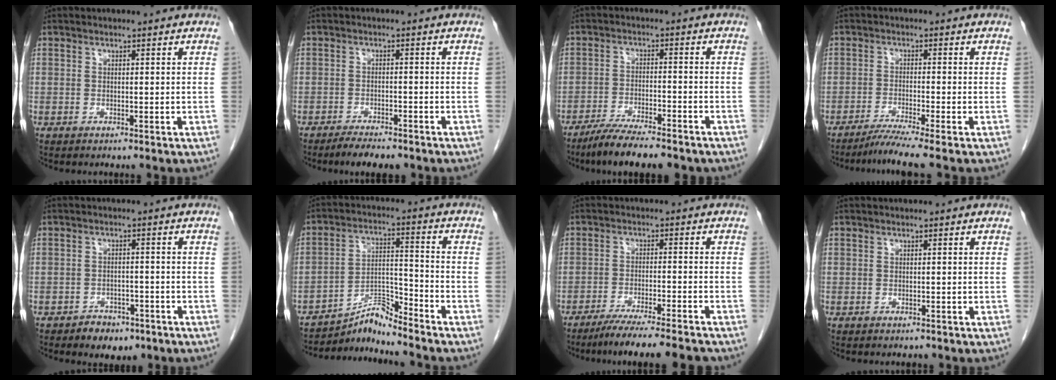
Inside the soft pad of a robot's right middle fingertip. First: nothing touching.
{"total": 4.6, "force": [-3.9, 1.1, 2.3], "torque": [-0.036, -0.007, -0.060]}
{"total": 10.6, "force": [-8.6, 1.8, 5.8], "torque": [-0.090, -0.019, -0.135]}
{"total": 4.4, "force": [-3.5, -1.5, 2.1], "torque": [-0.040, -0.017, -0.069]}
{"total": 4.4, "force": [-3.0, 2.7, 1.7], "torque": [-0.022, 0.006, -0.038]}
{"total": 6.2, "force": [-6.2, -0.9, 0.4], "torque": [-0.009, 0.013, -0.108]}
{"total": 11.3, "force": [-10.0, -0.5, 5.2], "torque": [-0.062, -0.016, -0.155]}
{"total": 0.6, "force": [-0.6, 0.2, 0.0], "torque": [-0.006, -0.001, -0.009]}